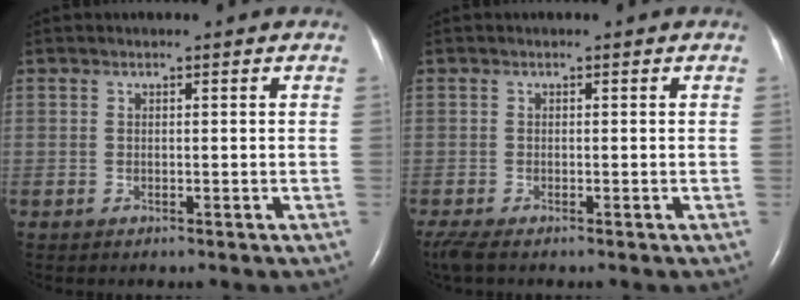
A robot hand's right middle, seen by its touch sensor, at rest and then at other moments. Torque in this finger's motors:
{"motor_torque": [0.60, -0.76, 0.08, 0.05]}